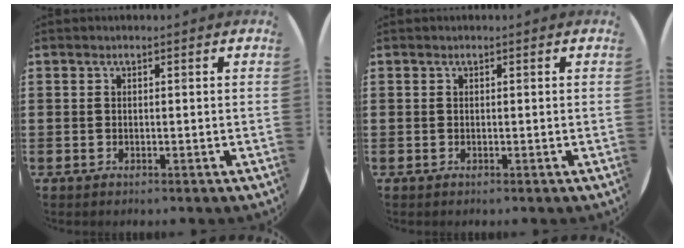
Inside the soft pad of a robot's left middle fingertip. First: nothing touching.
{"total": 0.0}